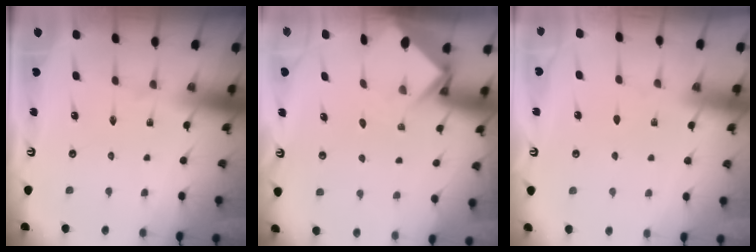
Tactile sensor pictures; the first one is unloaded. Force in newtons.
{"total": 3.8, "press": 3.8, "slide": 0.2}
{"total": 3.0, "press": 3.0, "slide": 0.4}